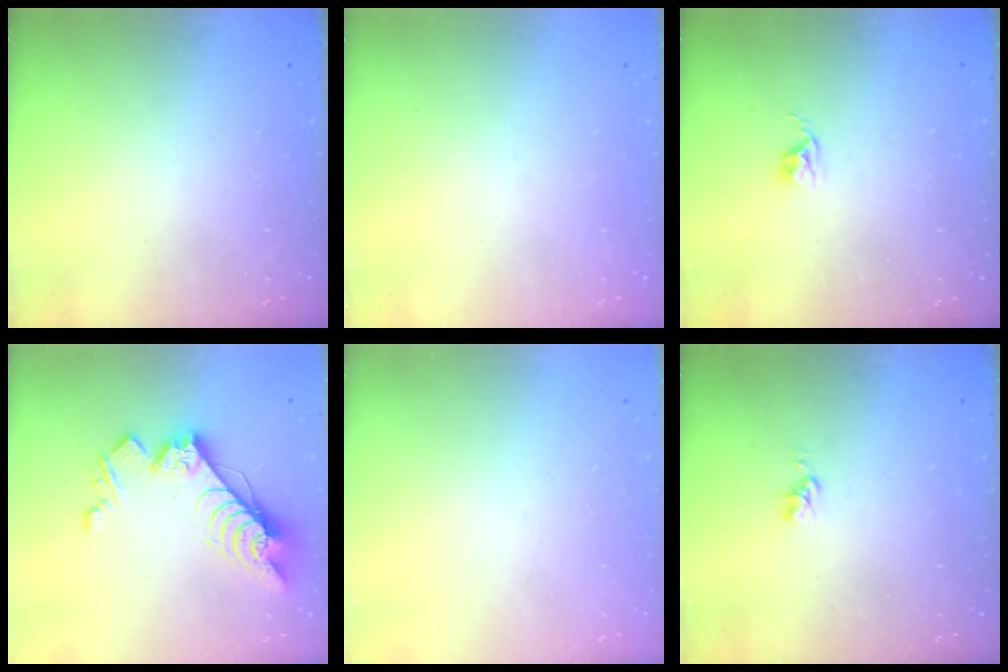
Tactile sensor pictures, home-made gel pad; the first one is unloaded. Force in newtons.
{"total": 0.0}
{"total": 2.4, "press": 2.4, "slide": 0.3}
{"total": 14.6, "press": 14.5, "slide": 1.0}
{"total": 0.0}
{"total": 3.0, "press": 3.0, "slide": 0.4}